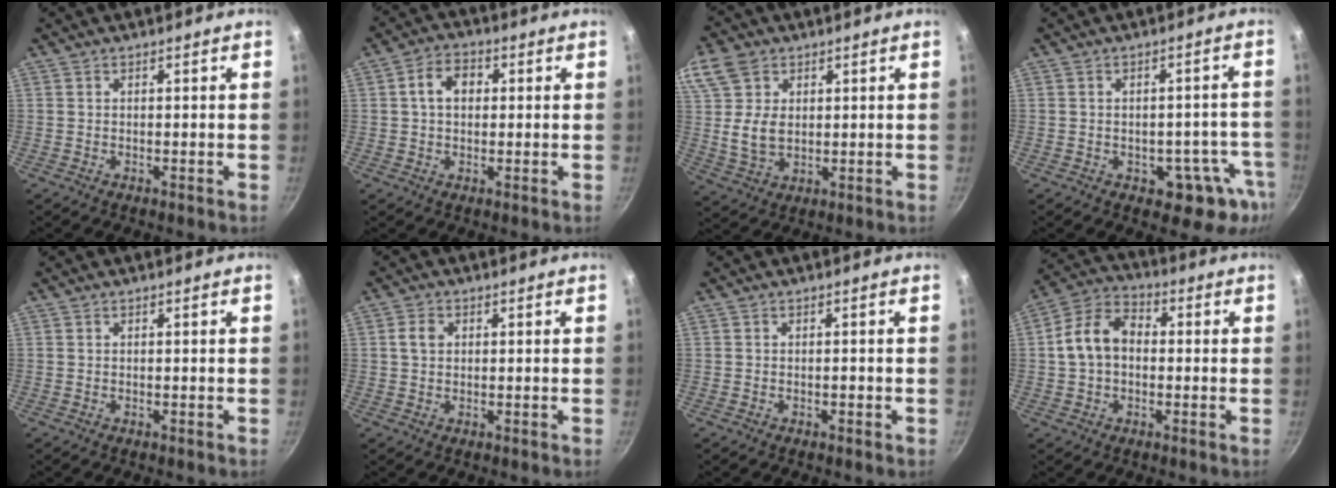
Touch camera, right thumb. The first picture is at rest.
{"total": 5.9, "force": [0.9, 4.3, 3.9], "torque": [-0.046, 0.013, 0.008]}
{"total": 11.6, "force": [3.6, 8.4, 7.2], "torque": [-0.134, -0.013, 0.067]}
{"total": 9.6, "force": [-3.9, 5.9, 6.5], "torque": [-0.018, 0.032, -0.039]}
{"total": 0.0}
{"total": 2.8, "force": [0.6, 2.1, 1.7], "torque": [-0.026, 0.005, 0.009]}
{"total": 0.8, "force": [-0.3, 0.4, 0.6], "torque": [-0.007, 0.004, -0.005]}
{"total": 10.5, "force": [0.2, 7.6, 7.1], "torque": [-0.111, 0.033, -0.013]}